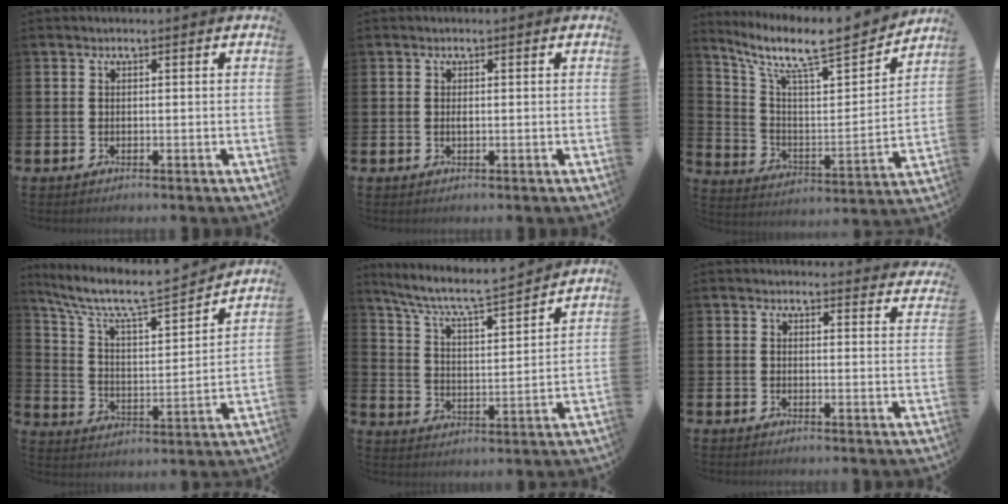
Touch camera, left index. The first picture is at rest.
{"total": 0.6, "force": [0.1, 0.2, 0.5], "torque": [-0.006, -0.003, 0.000]}
{"total": 10.4, "force": [8.8, 2.3, 5.1], "torque": [-0.127, -0.070, 0.142]}
{"total": 8.6, "force": [7.6, 1.7, 3.7], "torque": [-0.111, -0.052, 0.125]}
{"total": 7.3, "force": [6.7, 0.7, 2.9], "torque": [-0.090, -0.049, 0.110]}
{"total": 2.6, "force": [2.6, 0.3, 0.0], "torque": [0.005, -0.017, 0.044]}